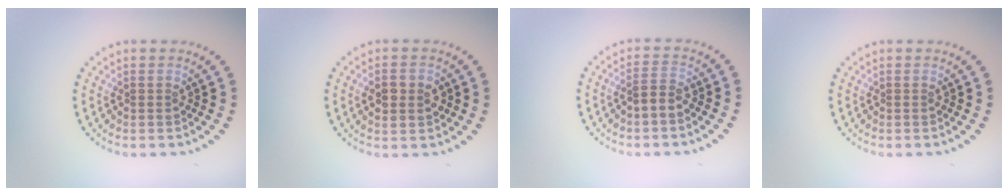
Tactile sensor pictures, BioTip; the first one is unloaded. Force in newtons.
{"total": 3.3, "press": 3.3, "slide": 0.1}
{"total": 1.8, "press": 1.6, "slide": 0.8}
{"total": 0.0}